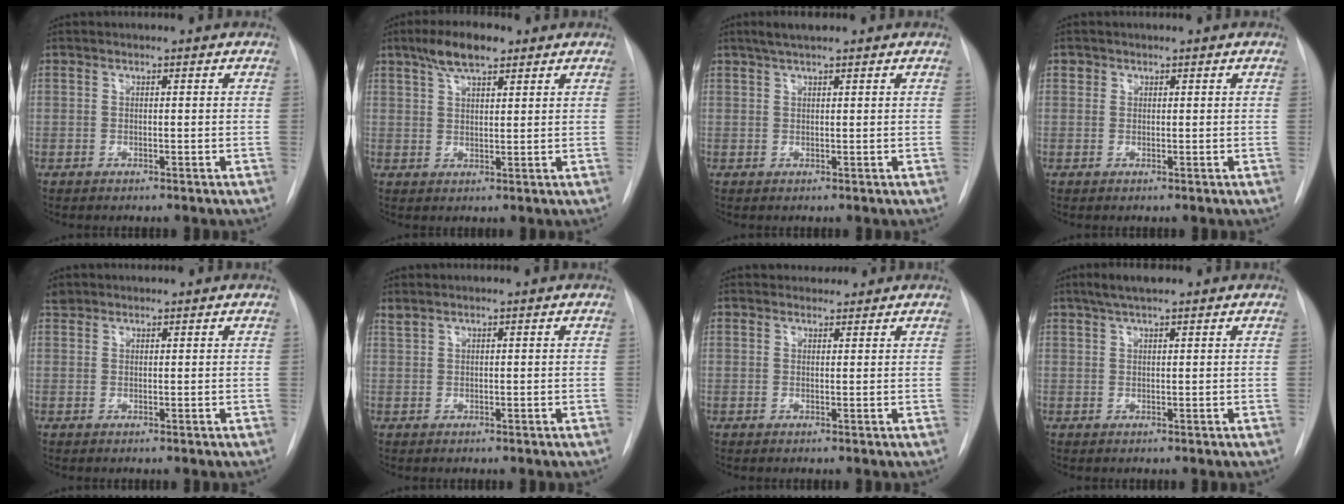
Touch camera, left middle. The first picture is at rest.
{"total": 6.1, "force": [4.1, 1.8, 4.1], "torque": [-0.081, 0.014, 0.073]}
{"total": 3.0, "force": [2.3, 0.3, 1.9], "torque": [-0.038, 0.012, 0.041]}
{"total": 0.8, "force": [0.4, 0.7, 0.0], "torque": [0.010, 0.003, 0.003]}
{"total": 1.6, "force": [1.4, 0.7, -0.1], "torque": [0.001, 0.015, 0.025]}
{"total": 0.9, "force": [0.8, 0.0, 0.3], "torque": [-0.012, 0.013, 0.022]}
{"total": 2.0, "force": [1.8, 0.8, 0.0], "torque": [0.001, 0.009, 0.027]}
{"total": 3.7, "force": [2.7, 0.5, 2.4], "torque": [-0.049, 0.013, 0.050]}